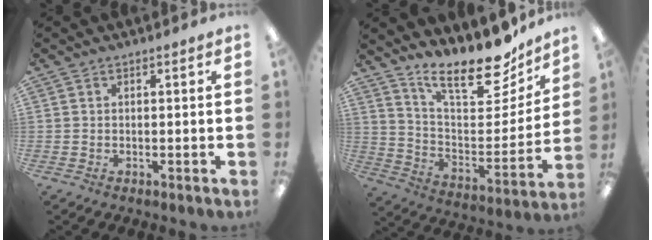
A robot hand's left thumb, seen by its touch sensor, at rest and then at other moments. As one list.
[{"total": 19.5, "force": [15.6, 6.3, 9.9], "torque": [-0.149, -0.116, 0.265]}]